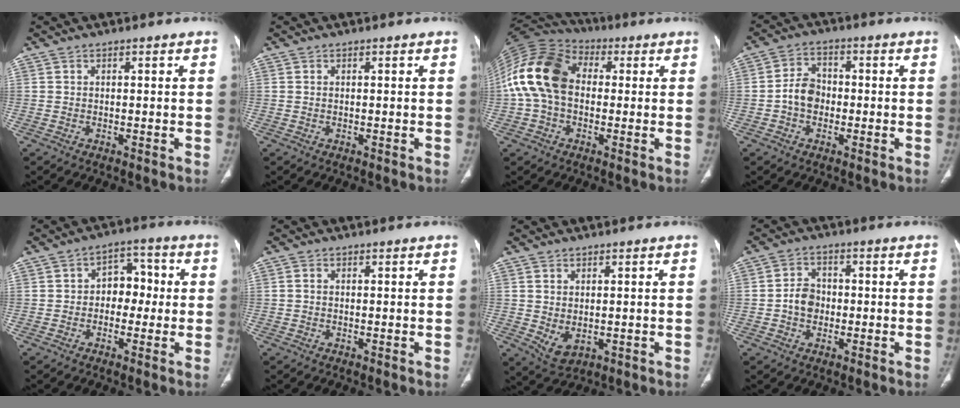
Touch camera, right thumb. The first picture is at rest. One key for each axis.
{"total": 0.0}
{"total": 16.7, "fx": 0.8, "fy": 11.7, "fz": 11.8, "tx": -0.236, "ty": 0.039, "tz": 0.005}
{"total": 5.8, "fx": -1.1, "fy": 4.6, "fz": 3.5, "tx": -0.045, "ty": 0.019, "tz": -0.030}
{"total": 7.1, "fx": -0.2, "fy": 5.2, "fz": 4.8, "tx": -0.031, "ty": 0.024, "tz": -0.012}
{"total": 0.5, "fx": -0.1, "fy": 0.4, "fz": 0.3, "tx": -0.006, "ty": 0.001, "tz": -0.004}
{"total": 4.2, "fx": -0.3, "fy": 2.7, "fz": 3.2, "tx": -0.056, "ty": -0.008, "tz": 0.011}
{"total": 4.8, "fx": -0.7, "fy": 3.9, "fz": 2.6, "tx": -0.028, "ty": 0.013, "tz": -0.018}